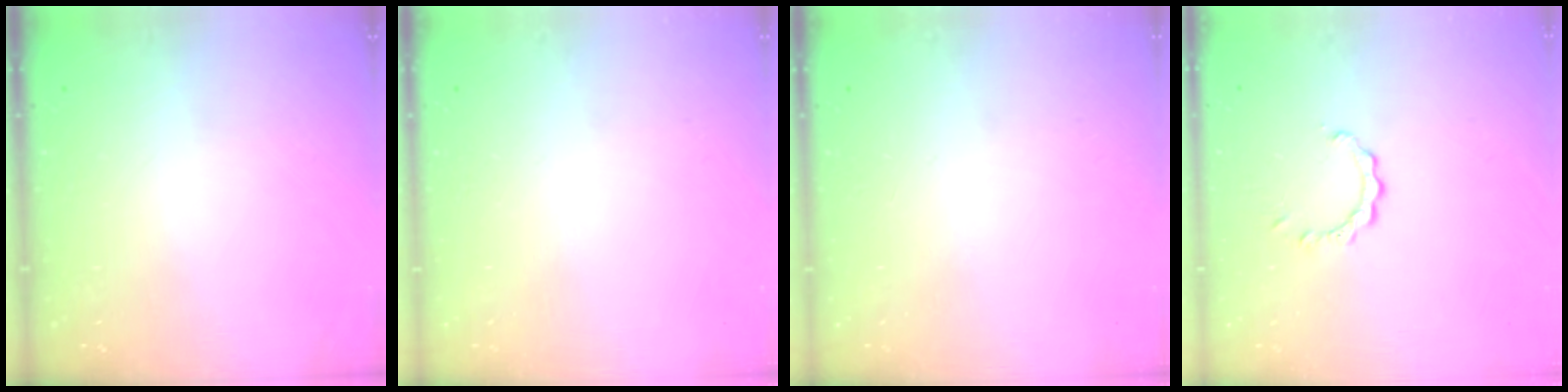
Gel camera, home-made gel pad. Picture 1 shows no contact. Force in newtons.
{"total": 0.0}
{"total": 0.0}
{"total": 2.6, "press": 2.6, "slide": 0.2}